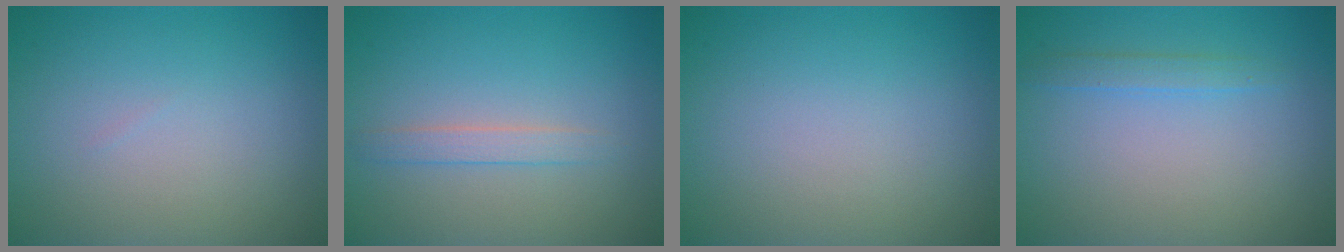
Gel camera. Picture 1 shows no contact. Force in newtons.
{"total": 1.5, "press": 1.5, "slide": 0.1}
{"total": 0.0}
{"total": 1.3, "press": 1.3, "slide": 0.2}